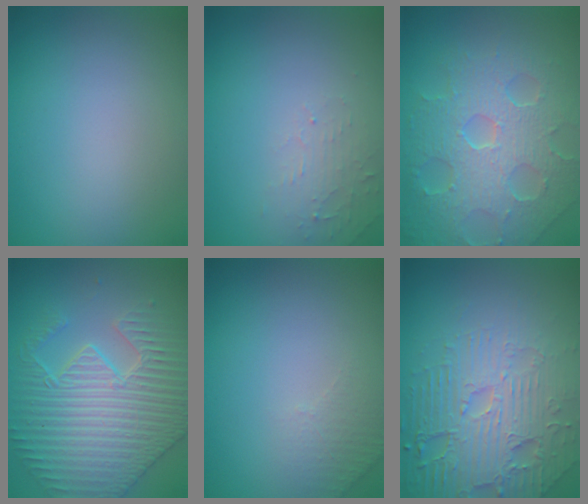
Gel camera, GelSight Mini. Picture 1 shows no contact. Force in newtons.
{"total": 1.6, "press": 1.5, "slide": 0.3}
{"total": 8.5, "press": 5.9, "slide": 6.1}
{"total": 6.7, "press": 5.7, "slide": 3.6}
{"total": 1.6, "press": 1.5, "slide": 0.4}
{"total": 7.6, "press": 5.7, "slide": 5.1}